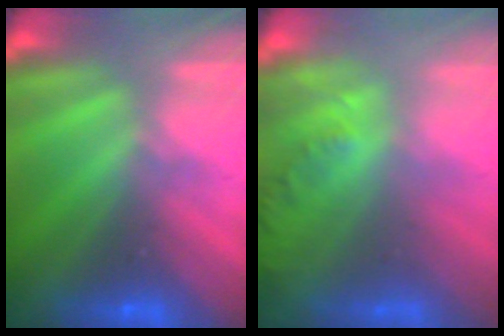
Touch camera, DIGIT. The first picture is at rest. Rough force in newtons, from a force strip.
{"total": 1.5}